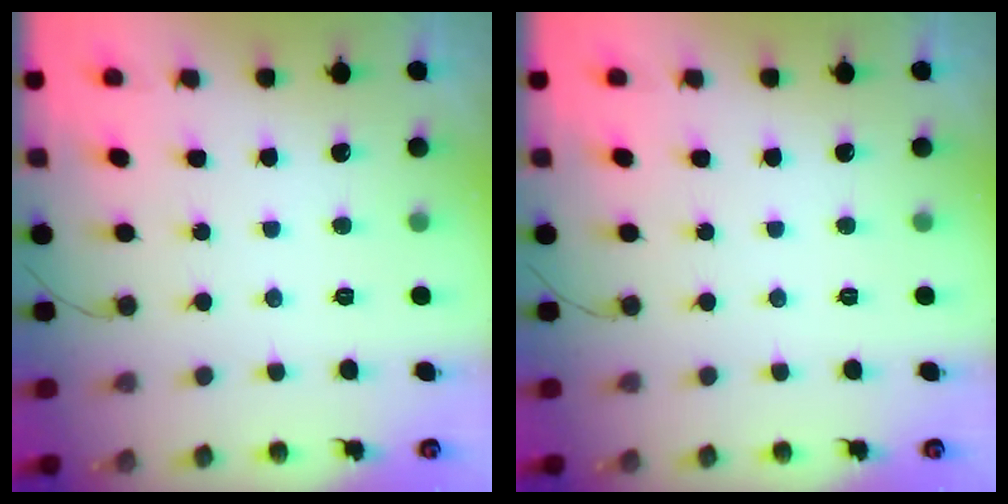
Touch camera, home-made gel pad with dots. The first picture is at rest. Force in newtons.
{"total": 0.0}